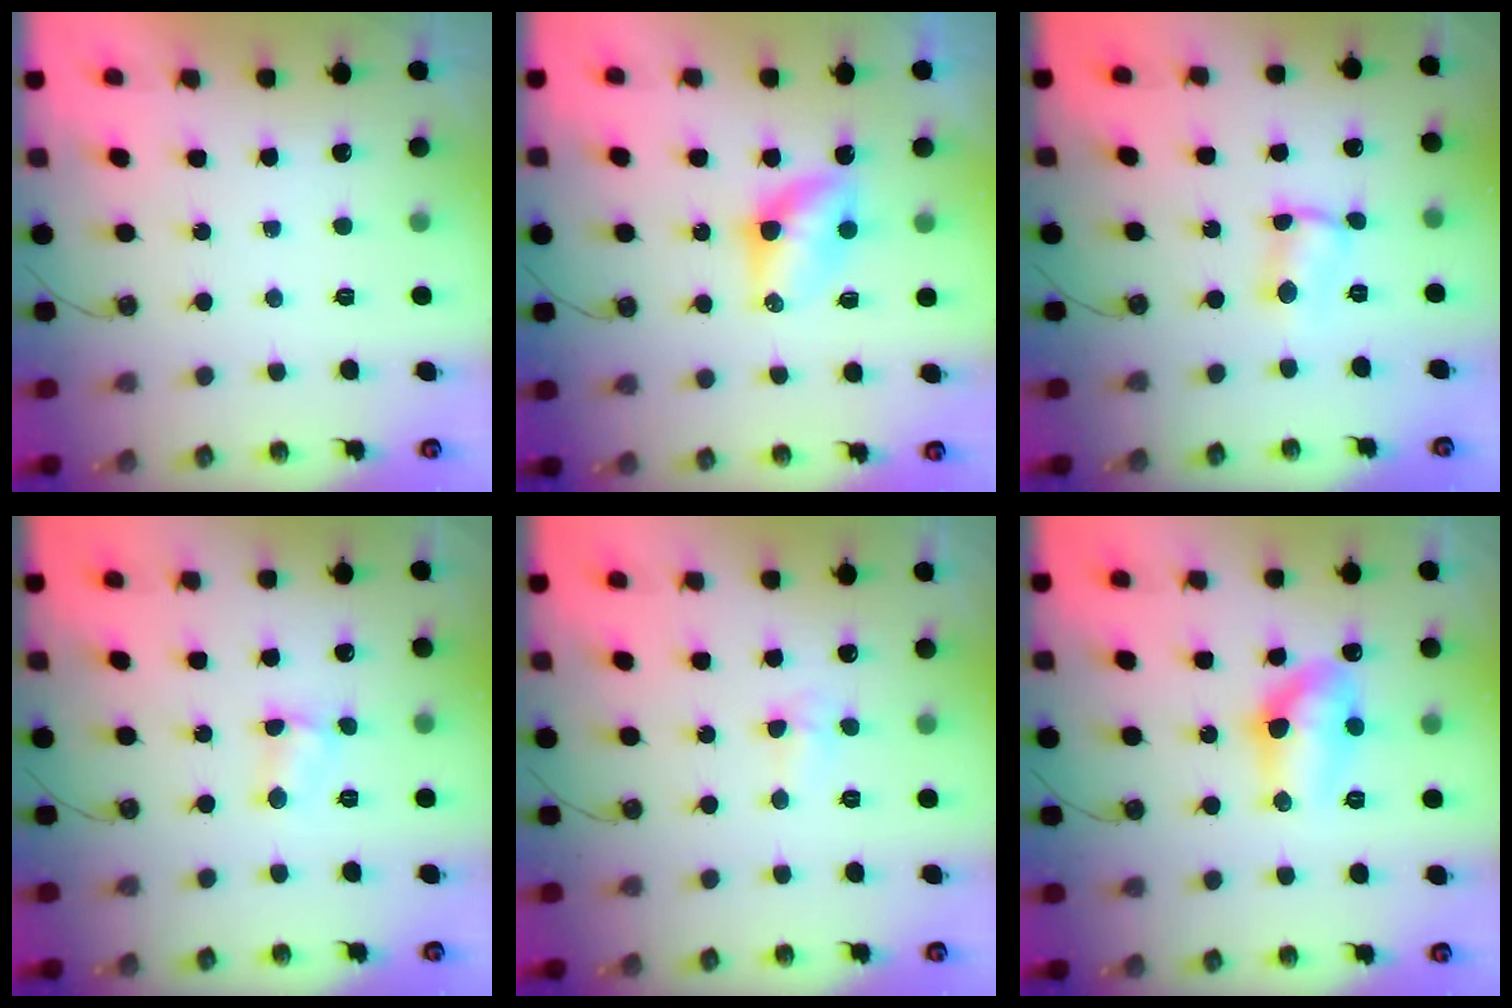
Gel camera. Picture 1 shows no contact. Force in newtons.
{"total": 5.7, "press": 5.7, "slide": 0.6}
{"total": 2.2, "press": 2.2, "slide": 0.1}
{"total": 4.4, "press": 4.4, "slide": 0.4}
{"total": 2.8, "press": 2.6, "slide": 1.0}
{"total": 11.8, "press": 11.7, "slide": 1.1}